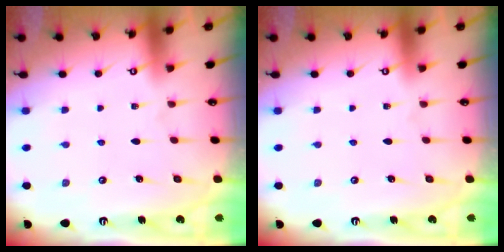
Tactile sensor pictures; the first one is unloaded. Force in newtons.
{"total": 0.0}